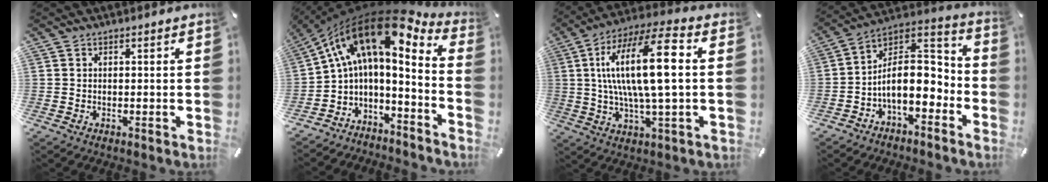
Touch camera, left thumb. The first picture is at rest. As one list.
[{"total": 13.7, "force": [5.9, 6.0, 10.9], "torque": [-0.183, -0.047, 0.091]}, {"total": 18.7, "force": [2.7, 5.1, 17.8], "torque": [-0.354, 0.000, 0.030]}, {"total": 12.6, "force": [-3.3, 7.6, 9.5], "torque": [-0.150, 0.001, -0.058]}]